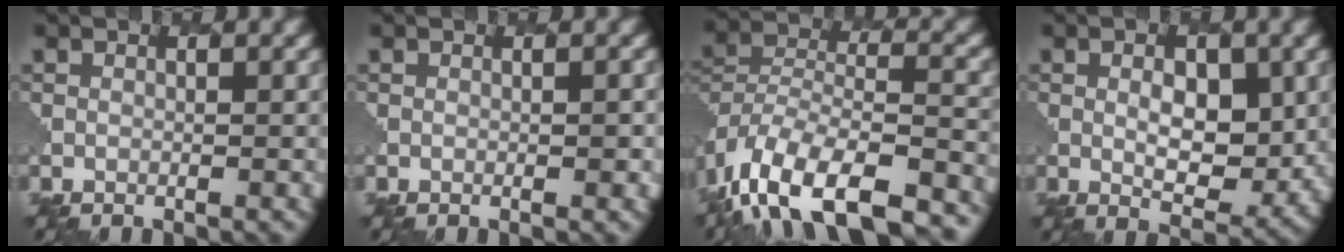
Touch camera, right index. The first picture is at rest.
{"total": 0.7, "force": [0.1, 0.1, 0.7], "torque": [-0.009, 0.001, 0.003]}
{"total": 16.9, "force": [-13.0, 7.0, 8.1], "torque": [-0.149, -0.015, -0.185]}
{"total": 4.3, "force": [0.9, 2.4, 3.5], "torque": [-0.053, -0.007, 0.020]}